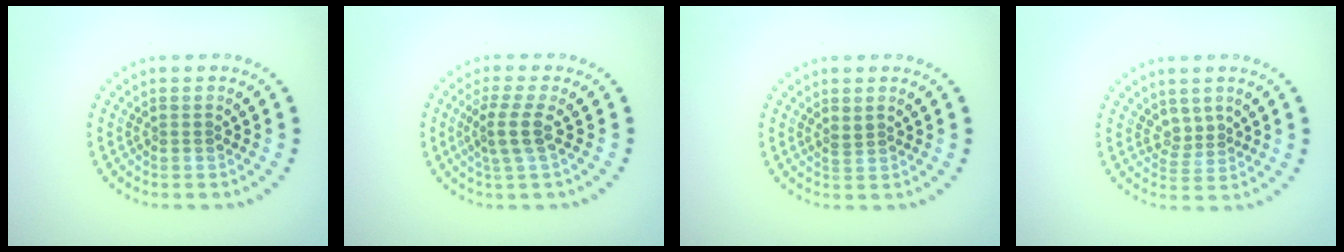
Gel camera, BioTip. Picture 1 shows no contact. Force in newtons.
{"total": 2.5, "press": 2.0, "slide": 1.6}
{"total": 0.8, "press": 0.5, "slide": 0.7}
{"total": 1.8, "press": 1.1, "slide": 1.4}